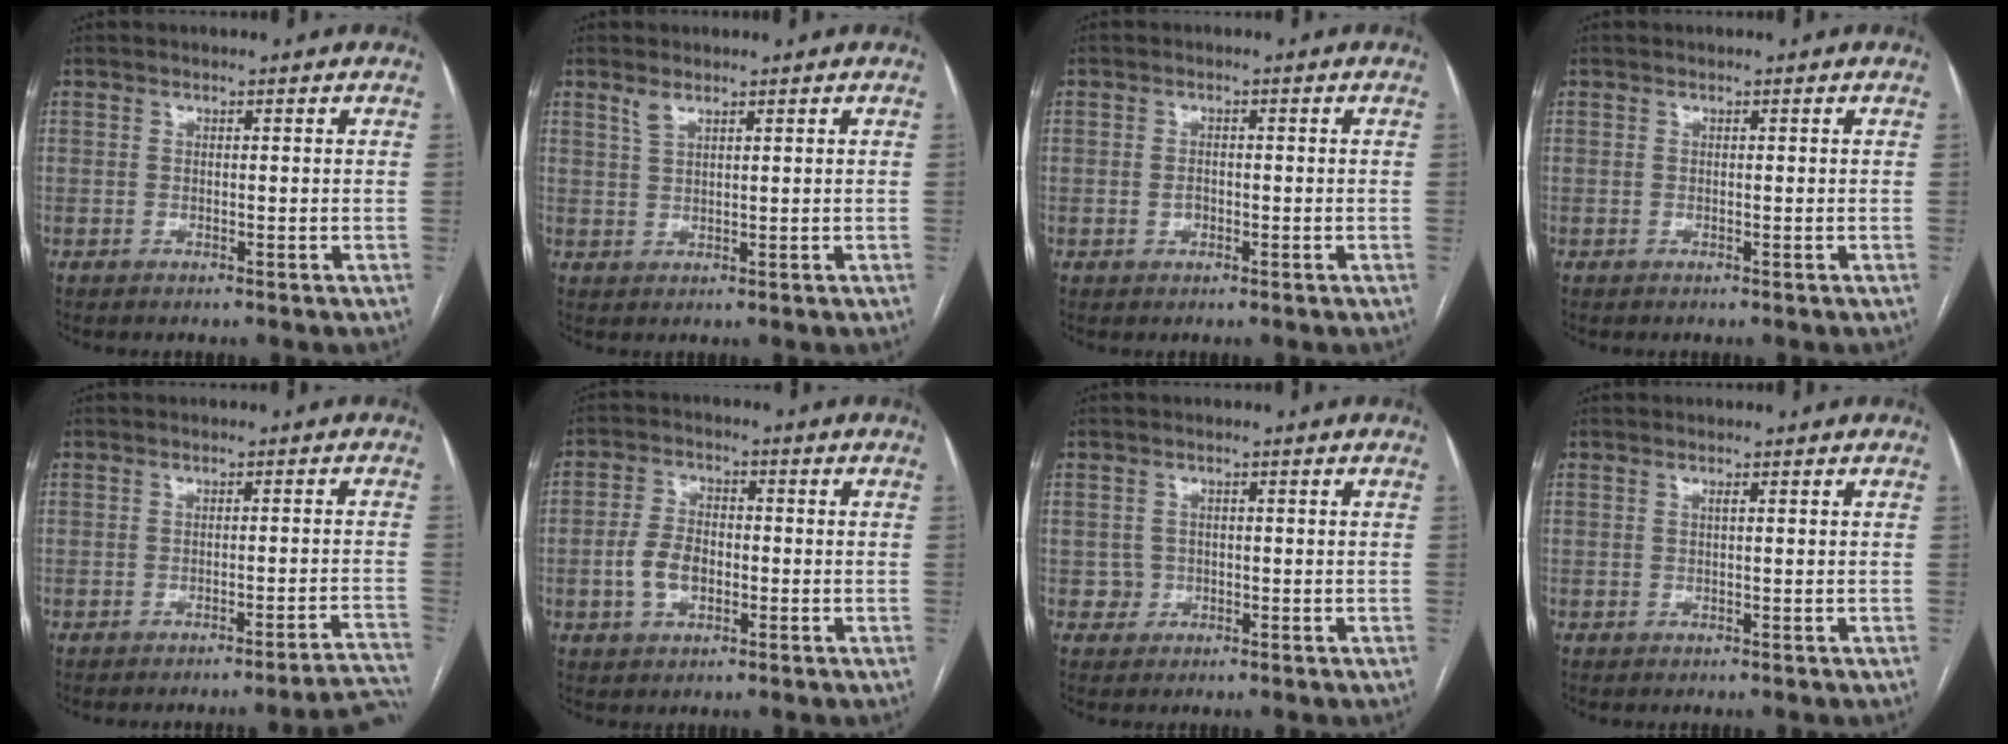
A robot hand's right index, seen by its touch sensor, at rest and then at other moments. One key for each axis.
{"total": 1.9, "fx": 1.4, "fy": 0.5, "fz": 1.1, "tx": -0.027, "ty": 0.002, "tz": 0.033}
{"total": 1.6, "fx": -0.5, "fy": 1.1, "fz": 1.0, "tx": -0.018, "ty": 0.003, "tz": -0.005}
{"total": 0.0}
{"total": 9.3, "fx": -8.9, "fy": -1.5, "fz": 2.2, "tx": 0.005, "ty": 0.000, "tz": -0.104}
{"total": 5.9, "fx": -1.5, "fy": 3.7, "fz": 4.4, "tx": -0.098, "ty": 0.011, "tz": -0.026}
{"total": 1.7, "fx": -0.4, "fy": 1.6, "fz": 0.0, "tx": 0.006, "ty": 0.008, "tz": -0.008}
{"total": 0.0}